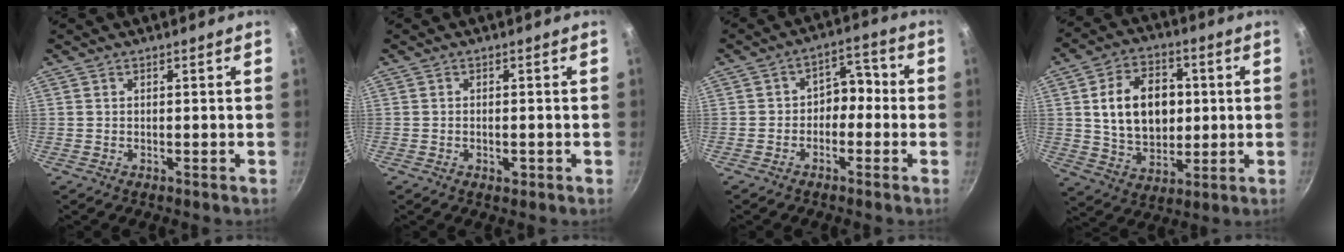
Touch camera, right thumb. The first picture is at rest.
{"total": 1.6, "force": [-0.6, 0.9, 1.2], "torque": [-0.018, 0.001, -0.011]}
{"total": 6.0, "force": [-1.4, 4.5, 3.7], "torque": [-0.006, 0.036, -0.035]}
{"total": 15.6, "force": [1.9, 11.2, 10.8], "torque": [-0.151, 0.004, 0.036]}